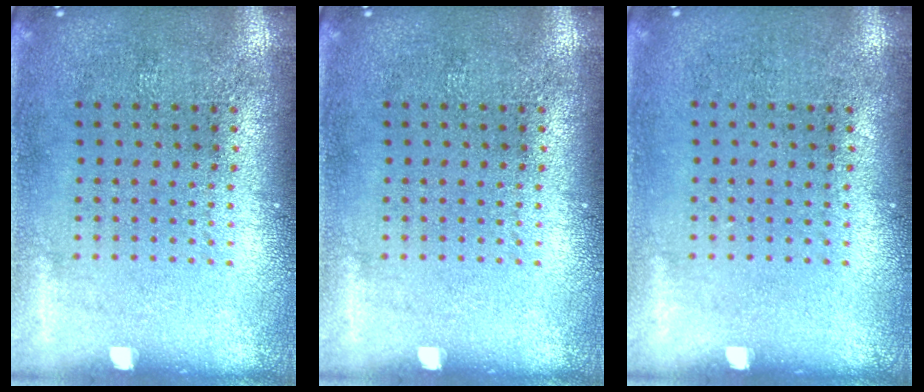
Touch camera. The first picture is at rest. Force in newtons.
{"total": 0.0}
{"total": 0.0}